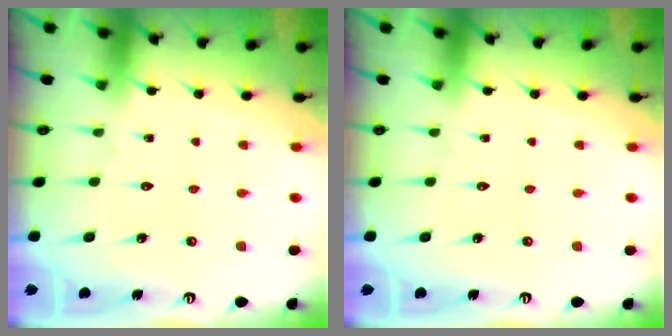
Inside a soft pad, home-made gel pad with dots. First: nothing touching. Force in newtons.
{"total": 0.0}